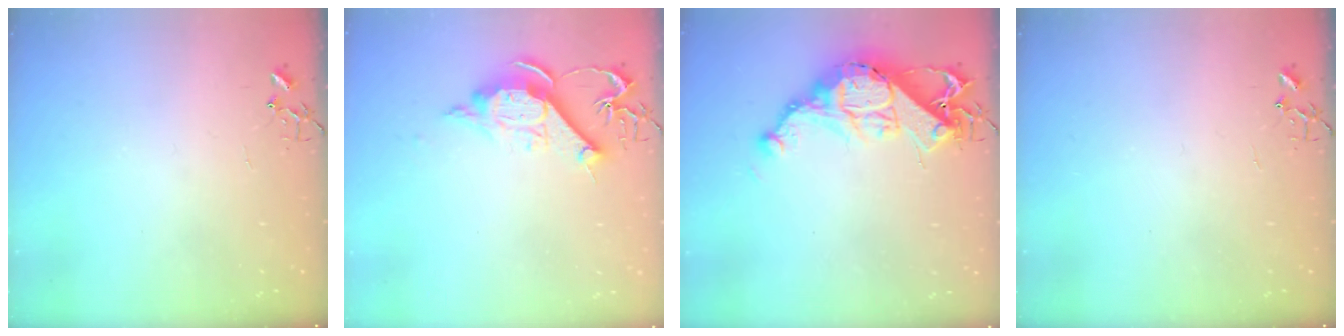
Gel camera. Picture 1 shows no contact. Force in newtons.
{"total": 12.0, "press": 11.9, "slide": 1.2}
{"total": 15.2, "press": 15.1, "slide": 1.2}
{"total": 0.0}